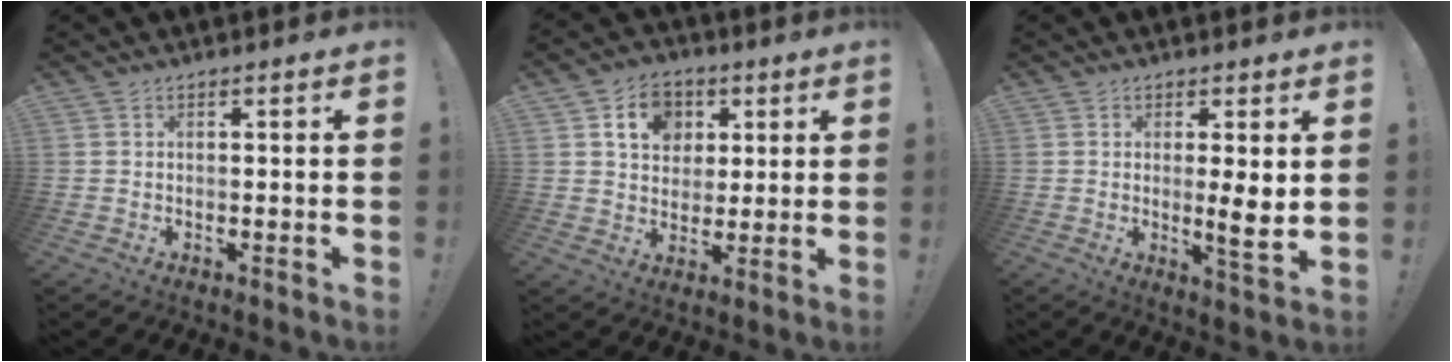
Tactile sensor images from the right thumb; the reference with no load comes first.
{"total": 11.6, "force": [4.6, 9.3, 5.1], "torque": [-0.069, -0.012, 0.088]}
{"total": 6.1, "force": [0.4, 0.4, 6.1], "torque": [-0.090, -0.016, 0.008]}